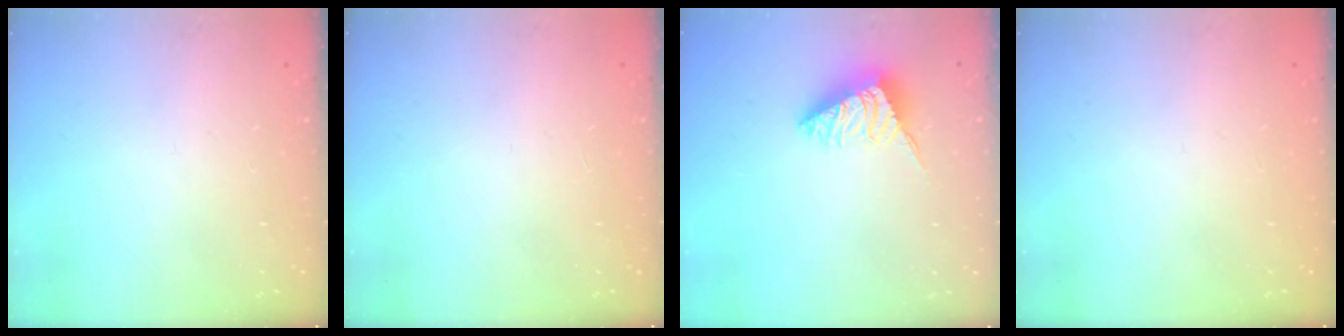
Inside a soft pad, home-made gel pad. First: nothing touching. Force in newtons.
{"total": 0.0}
{"total": 2.9, "press": 2.9, "slide": 0.5}
{"total": 0.0}